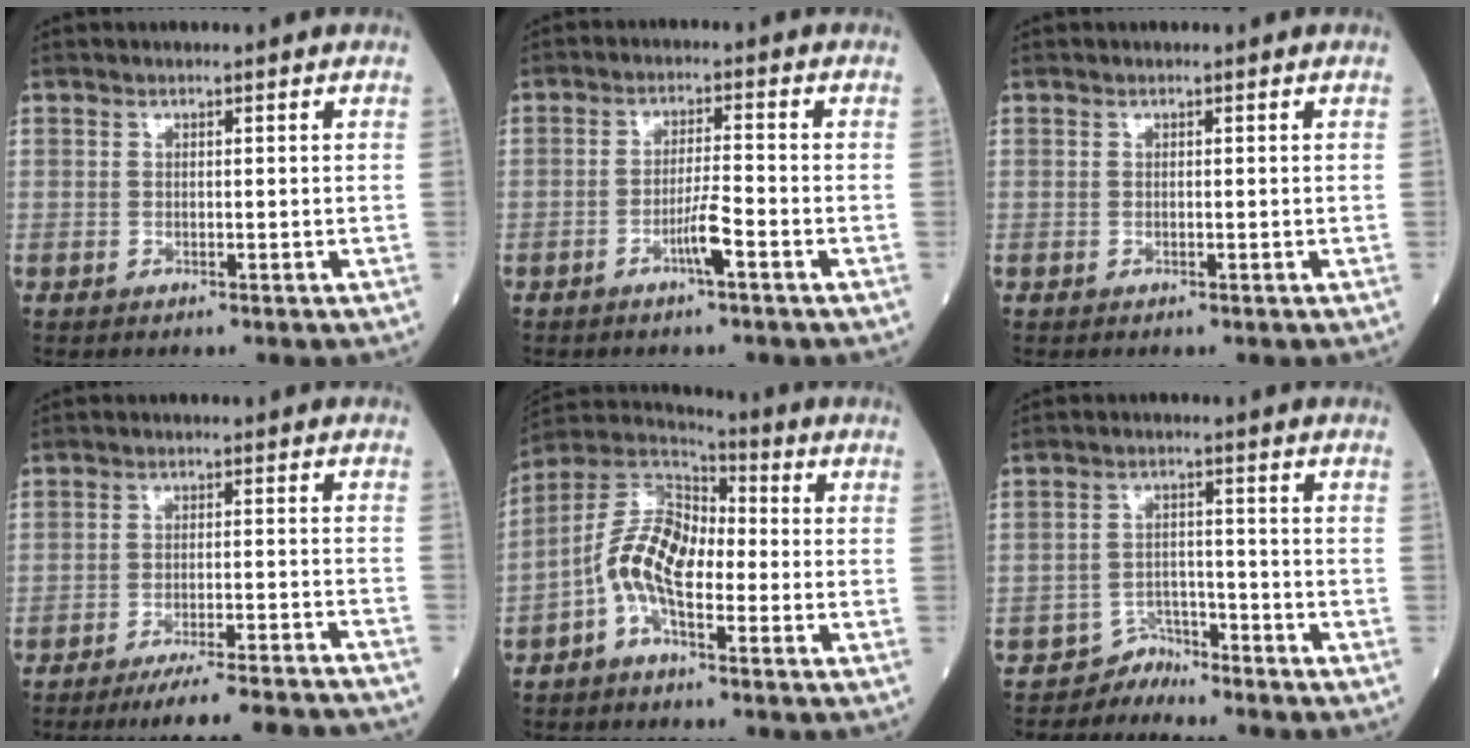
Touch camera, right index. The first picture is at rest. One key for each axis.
{"total": 3.9, "fx": -2.0, "fy": -0.2, "fz": 3.3, "tx": -0.063, "ty": -0.003, "tz": -0.039}
{"total": 0.0}
{"total": 14.6, "fx": -13.6, "fy": -0.6, "fz": 5.1, "tx": -0.053, "ty": -0.016, "tz": -0.187}
{"total": 9.9, "fx": -2.7, "fy": 4.4, "fz": 8.4, "tx": -0.179, "ty": 0.030, "tz": -0.061}
{"total": 3.4, "fx": -3.1, "fy": 0.6, "fz": -1.4, "tx": 0.027, "ty": 0.005, "tz": -0.049}